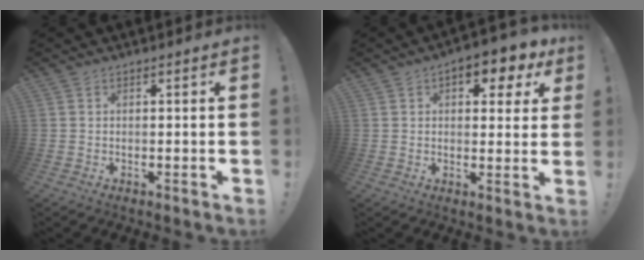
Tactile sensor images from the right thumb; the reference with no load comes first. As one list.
[{"total": 8.1, "force": [4.0, 4.3, 5.6], "torque": [-0.063, -0.016, 0.065]}]